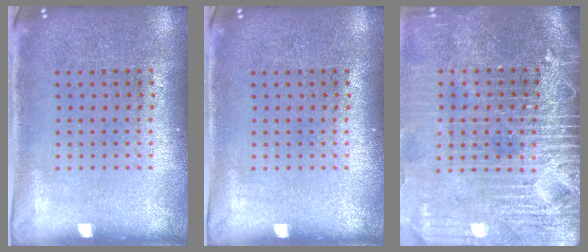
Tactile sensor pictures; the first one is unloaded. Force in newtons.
{"total": 0.0}
{"total": 4.3, "press": 3.7, "slide": 2.2}